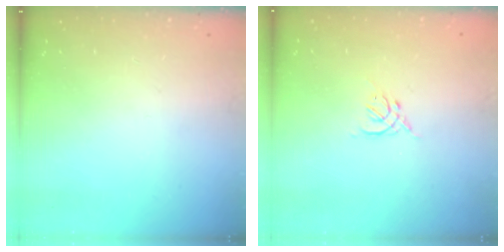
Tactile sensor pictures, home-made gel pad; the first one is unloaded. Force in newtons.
{"total": 1.7, "press": 1.6, "slide": 0.6}